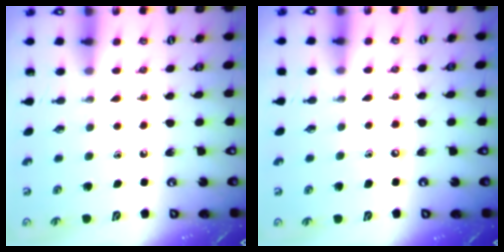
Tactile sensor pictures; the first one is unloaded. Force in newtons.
{"total": 2.6, "press": 2.6, "slide": 0.4}